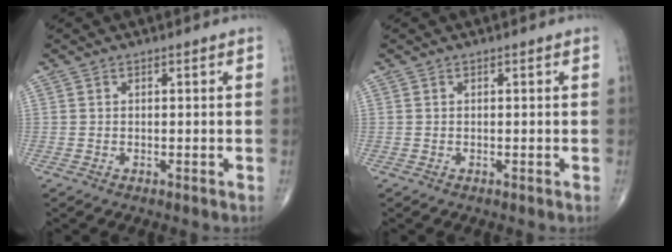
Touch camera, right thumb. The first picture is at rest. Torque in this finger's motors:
{"motor_torque": [0.00, 0.00, 0.00, 0.00, 0.01]}